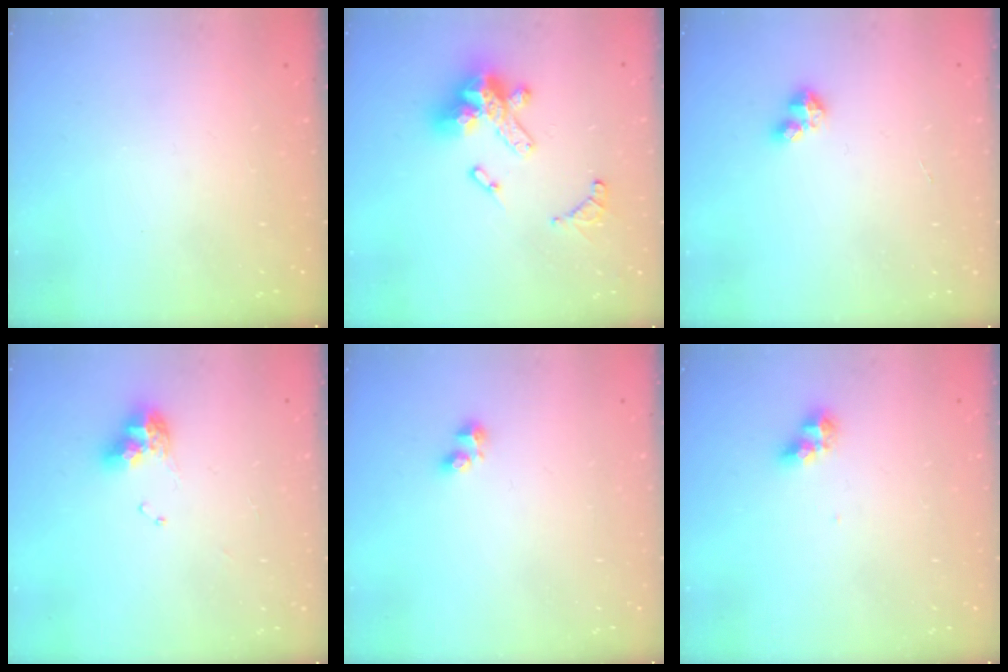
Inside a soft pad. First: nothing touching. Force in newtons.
{"total": 16.2, "press": 16.1, "slide": 1.6}
{"total": 2.8, "press": 2.8, "slide": 0.2}
{"total": 8.8, "press": 8.7, "slide": 1.1}
{"total": 2.2, "press": 2.2, "slide": 0.5}
{"total": 6.4, "press": 6.3, "slide": 0.5}